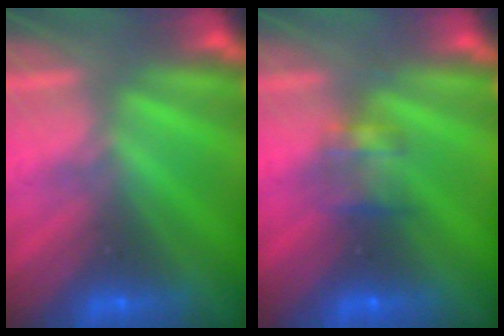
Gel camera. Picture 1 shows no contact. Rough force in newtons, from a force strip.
{"total": 2.8}